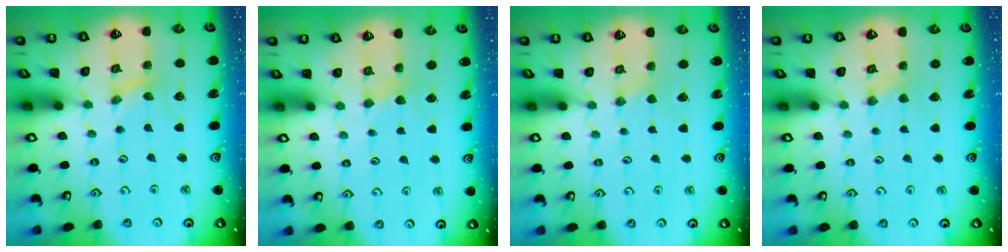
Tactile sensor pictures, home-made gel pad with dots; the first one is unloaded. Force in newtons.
{"total": 2.9, "press": 2.9, "slide": 0.5}
{"total": 1.4, "press": 1.4, "slide": 0.4}
{"total": 1.4, "press": 1.4, "slide": 0.3}